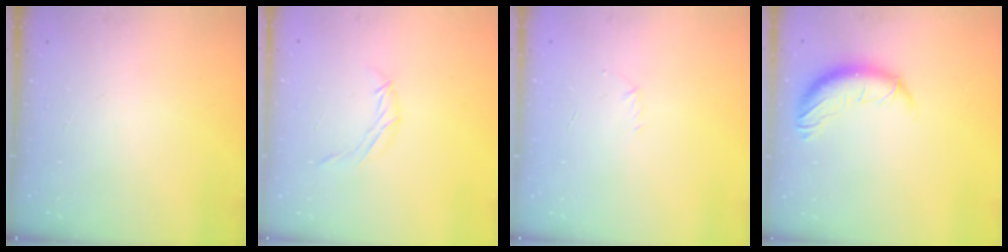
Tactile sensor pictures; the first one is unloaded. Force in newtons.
{"total": 6.1, "press": 5.9, "slide": 1.4}
{"total": 2.9, "press": 2.8, "slide": 0.7}
{"total": 11.2, "press": 11.1, "slide": 1.7}